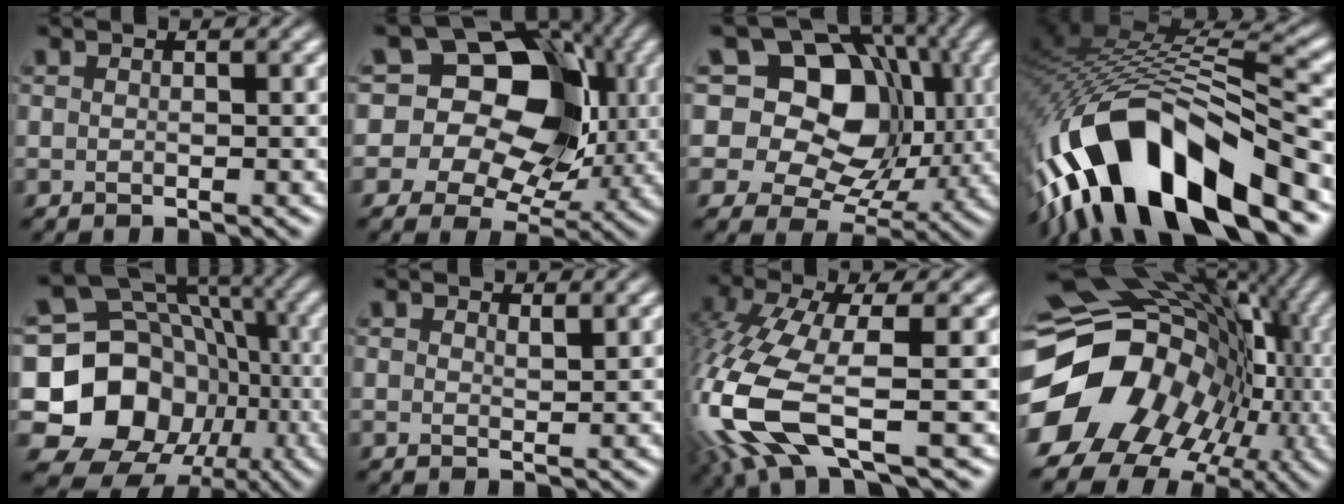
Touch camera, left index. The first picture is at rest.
{"total": 16.8, "force": [3.4, 13.2, 9.9], "torque": [-0.160, 0.040, 0.046]}
{"total": 13.6, "force": [3.8, 10.6, 7.6], "torque": [-0.134, 0.043, 0.050]}
{"total": 14.7, "force": [-8.7, 4.9, 10.8], "torque": [-0.203, 0.018, -0.136]}
{"total": 14.3, "force": [-3.2, 12.2, 6.7], "torque": [-0.136, -0.018, -0.060]}
{"total": 0.7, "force": [0.7, -0.2, 0.0], "torque": [0.000, -0.002, 0.017]}
{"total": 10.8, "force": [-3.5, 3.6, 9.6], "torque": [-0.241, -0.013, -0.064]}
{"total": 18.9, "force": [-3.4, 15.5, 10.2], "torque": [-0.177, -0.010, -0.039]}